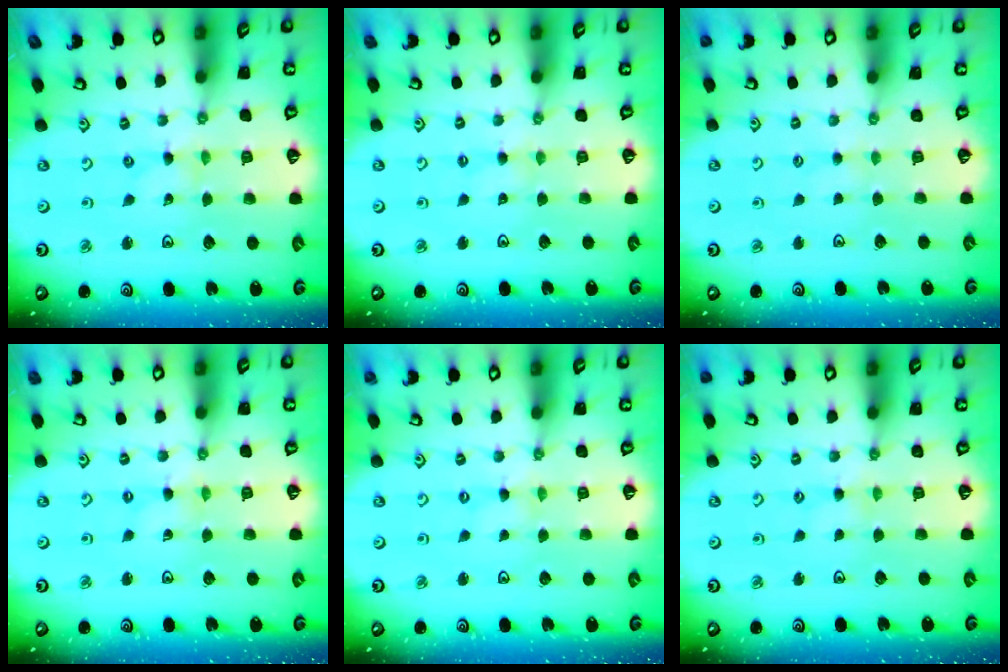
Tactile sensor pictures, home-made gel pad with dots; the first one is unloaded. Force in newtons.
{"total": 1.7, "press": 1.7, "slide": 0.4}
{"total": 1.8, "press": 1.7, "slide": 0.3}
{"total": 0.0}
{"total": 0.0}
{"total": 1.3, "press": 1.2, "slide": 0.3}